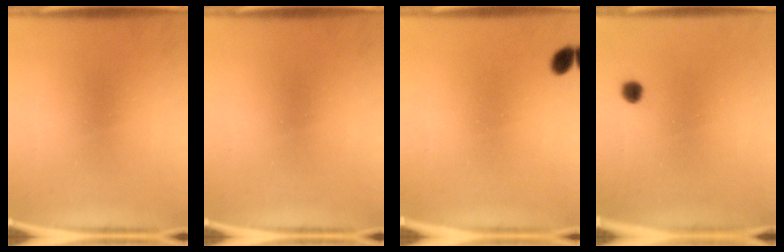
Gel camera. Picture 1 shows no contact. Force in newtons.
{"total": 0.0}
{"total": 2.1}
{"total": 1.8}